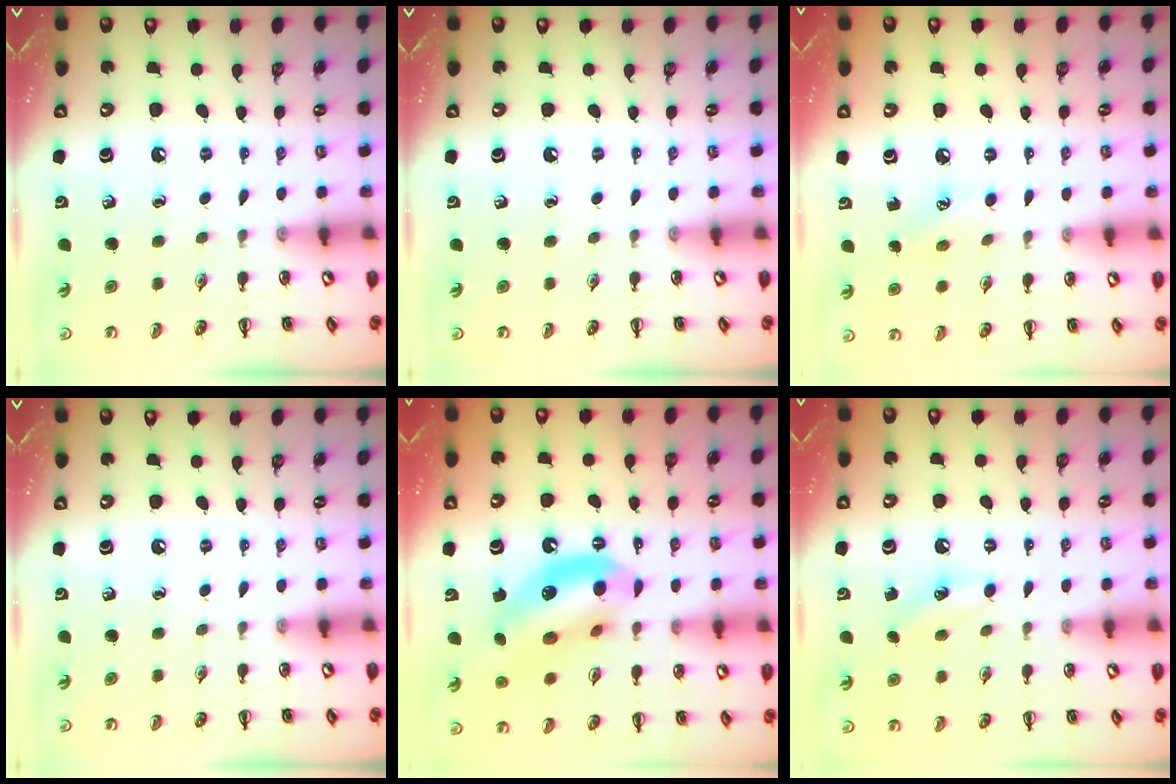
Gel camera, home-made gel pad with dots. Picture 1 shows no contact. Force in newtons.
{"total": 0.0}
{"total": 5.2, "press": 5.0, "slide": 1.4}
{"total": 0.0}
{"total": 14.3, "press": 13.8, "slide": 3.6}
{"total": 5.6, "press": 5.4, "slide": 1.6}